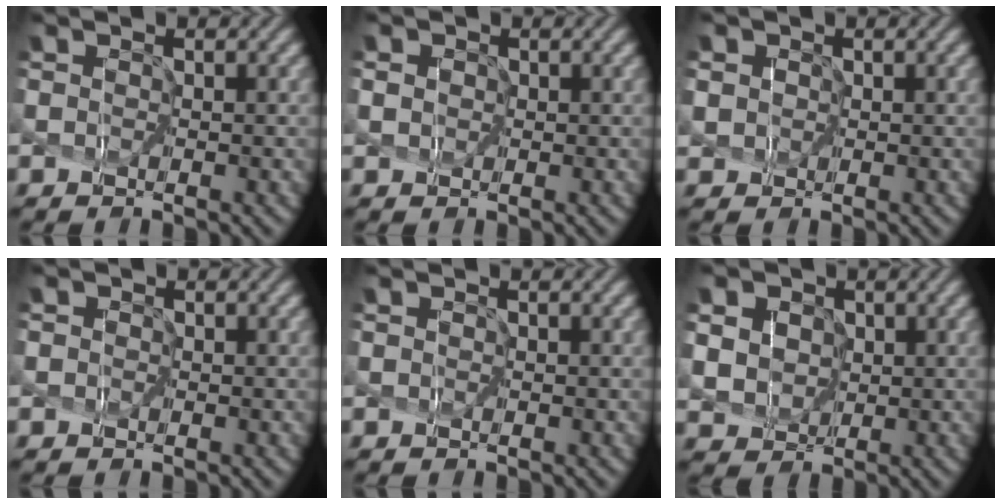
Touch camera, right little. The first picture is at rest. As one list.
[{"total": 2.9, "force": [1.0, 2.4, 1.3], "torque": [-0.022, 0.025, 0.001]}, {"total": 4.3, "force": [1.5, 3.7, 1.6], "torque": [-0.045, 0.028, 0.009]}, {"total": 1.1, "force": [0.3, 1.0, 0.5], "torque": [0.003, 0.010, -0.009]}, {"total": 0.0}, {"total": 9.2, "force": [3.5, 7.6, 3.9], "torque": [-0.125, 0.020, 0.065]}]